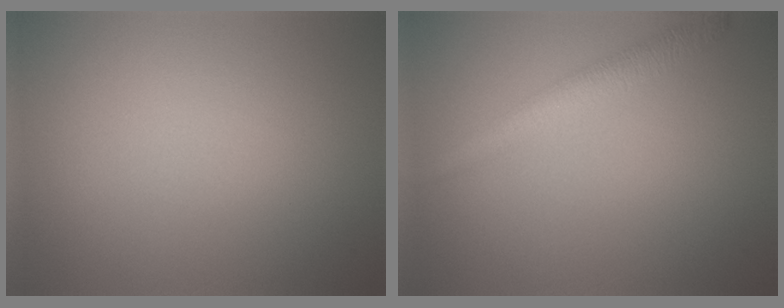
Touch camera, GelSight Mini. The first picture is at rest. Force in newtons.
{"total": 2.9, "press": 2.9, "slide": 0.1}